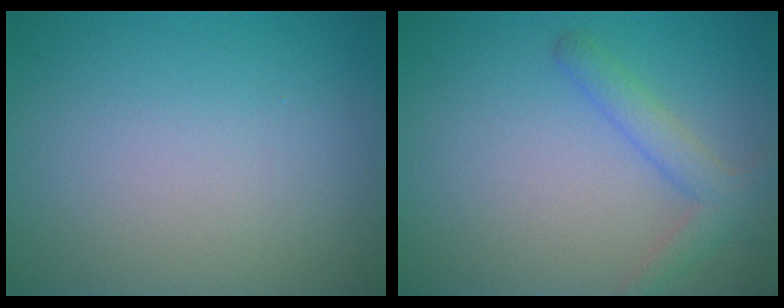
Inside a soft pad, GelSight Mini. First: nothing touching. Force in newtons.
{"total": 2.3, "press": 2.3, "slide": 0.2}